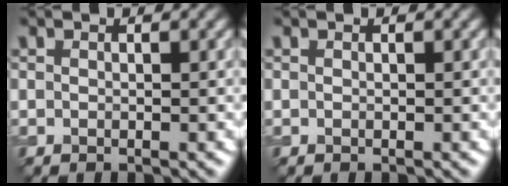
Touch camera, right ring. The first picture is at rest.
{"total": 0.0}